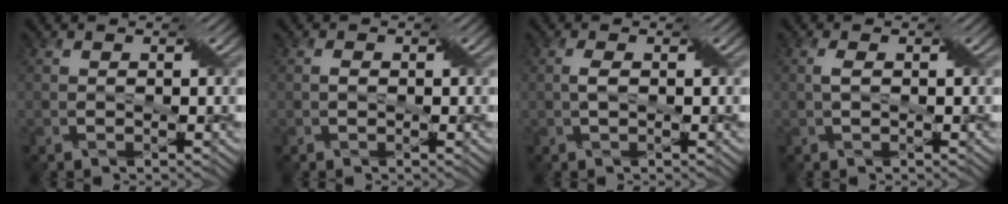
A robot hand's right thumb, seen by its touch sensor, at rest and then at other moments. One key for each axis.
{"total": 0.6, "fx": 0.0, "fy": 0.4, "fz": 0.5, "tx": -0.010, "ty": 0.001, "tz": -0.001}
{"total": 1.2, "fx": 0.1, "fy": 0.3, "fz": 1.2, "tx": -0.029, "ty": 0.006, "tz": 0.000}
{"total": 1.1, "fx": 0.2, "fy": 0.3, "fz": 1.0, "tx": -0.026, "ty": 0.006, "tz": 0.002}